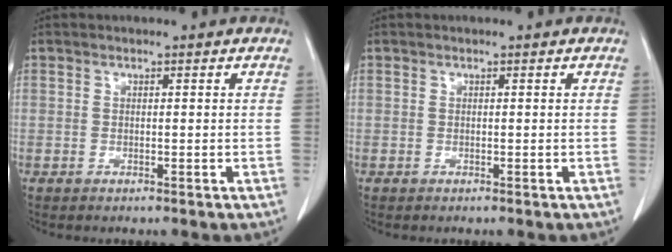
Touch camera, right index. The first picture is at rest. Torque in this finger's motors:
{"motor_torque": [0.00, 0.00, 0.01, 0.00]}